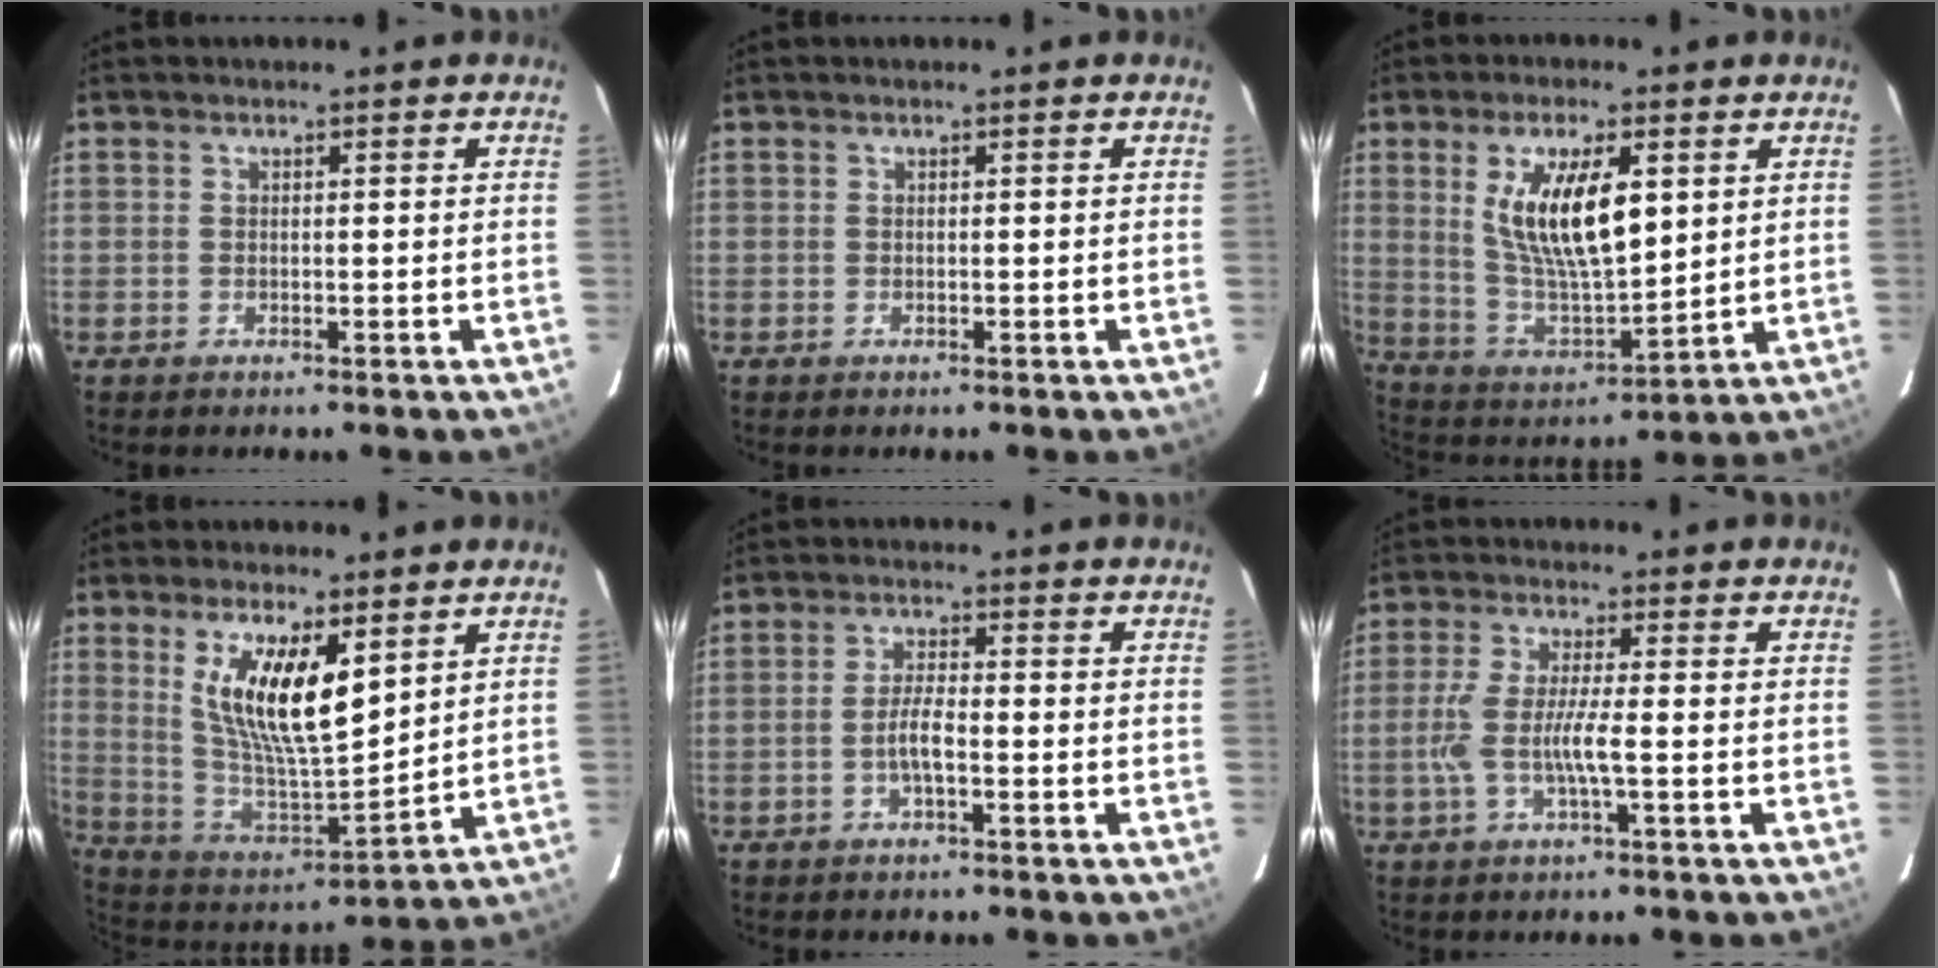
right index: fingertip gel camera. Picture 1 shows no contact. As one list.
[{"total": 0.0}, {"total": 15.1, "force": [4.4, 5.5, 13.4], "torque": [-0.250, -0.004, 0.095]}, {"total": 15.5, "force": [6.5, 5.0, 13.1], "torque": [-0.247, -0.007, 0.132]}, {"total": 3.8, "force": [-1.4, 0.7, 3.4], "torque": [-0.071, 0.004, -0.027]}, {"total": 7.1, "force": [-1.7, 0.5, 6.9], "torque": [-0.144, -0.004, -0.032]}]